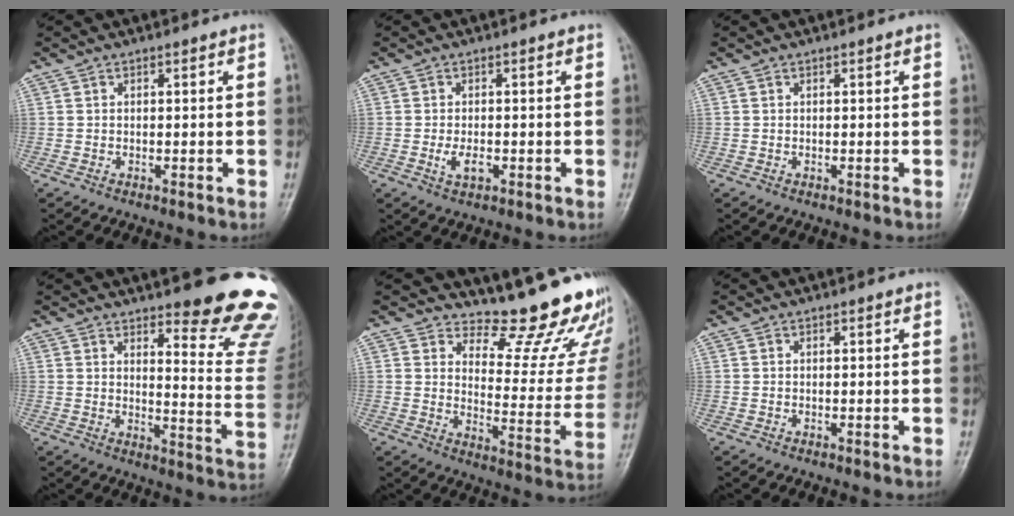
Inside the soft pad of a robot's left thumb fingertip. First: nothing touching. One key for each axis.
{"total": 2.9, "fx": -0.8, "fy": 1.5, "fz": 2.3, "tx": -0.044, "ty": -0.001, "tz": -0.013}
{"total": 0.0}
{"total": 17.3, "fx": 13.3, "fy": 3.7, "fz": 10.5, "tx": -0.090, "ty": -0.114, "tz": 0.159}
{"total": 18.1, "fx": 15.7, "fy": 5.4, "fz": 7.2, "tx": -0.040, "ty": -0.154, "tz": 0.186}
{"total": 0.0}